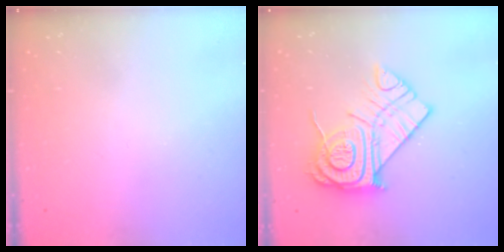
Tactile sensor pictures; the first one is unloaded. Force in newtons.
{"total": 17.3, "press": 17.2, "slide": 1.3}